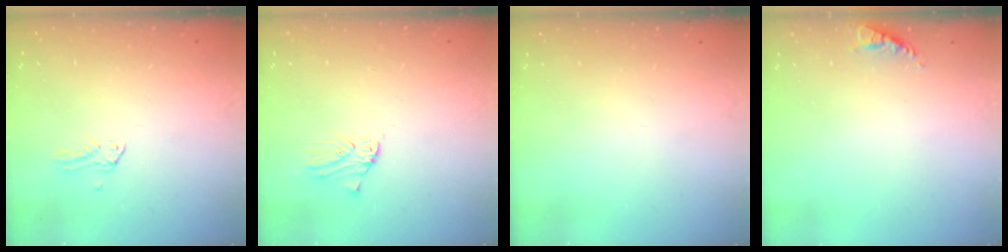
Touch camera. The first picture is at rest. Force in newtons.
{"total": 0.7, "press": 0.7, "slide": 0.0}
{"total": 0.0}
{"total": 6.0, "press": 5.9, "slide": 0.6}